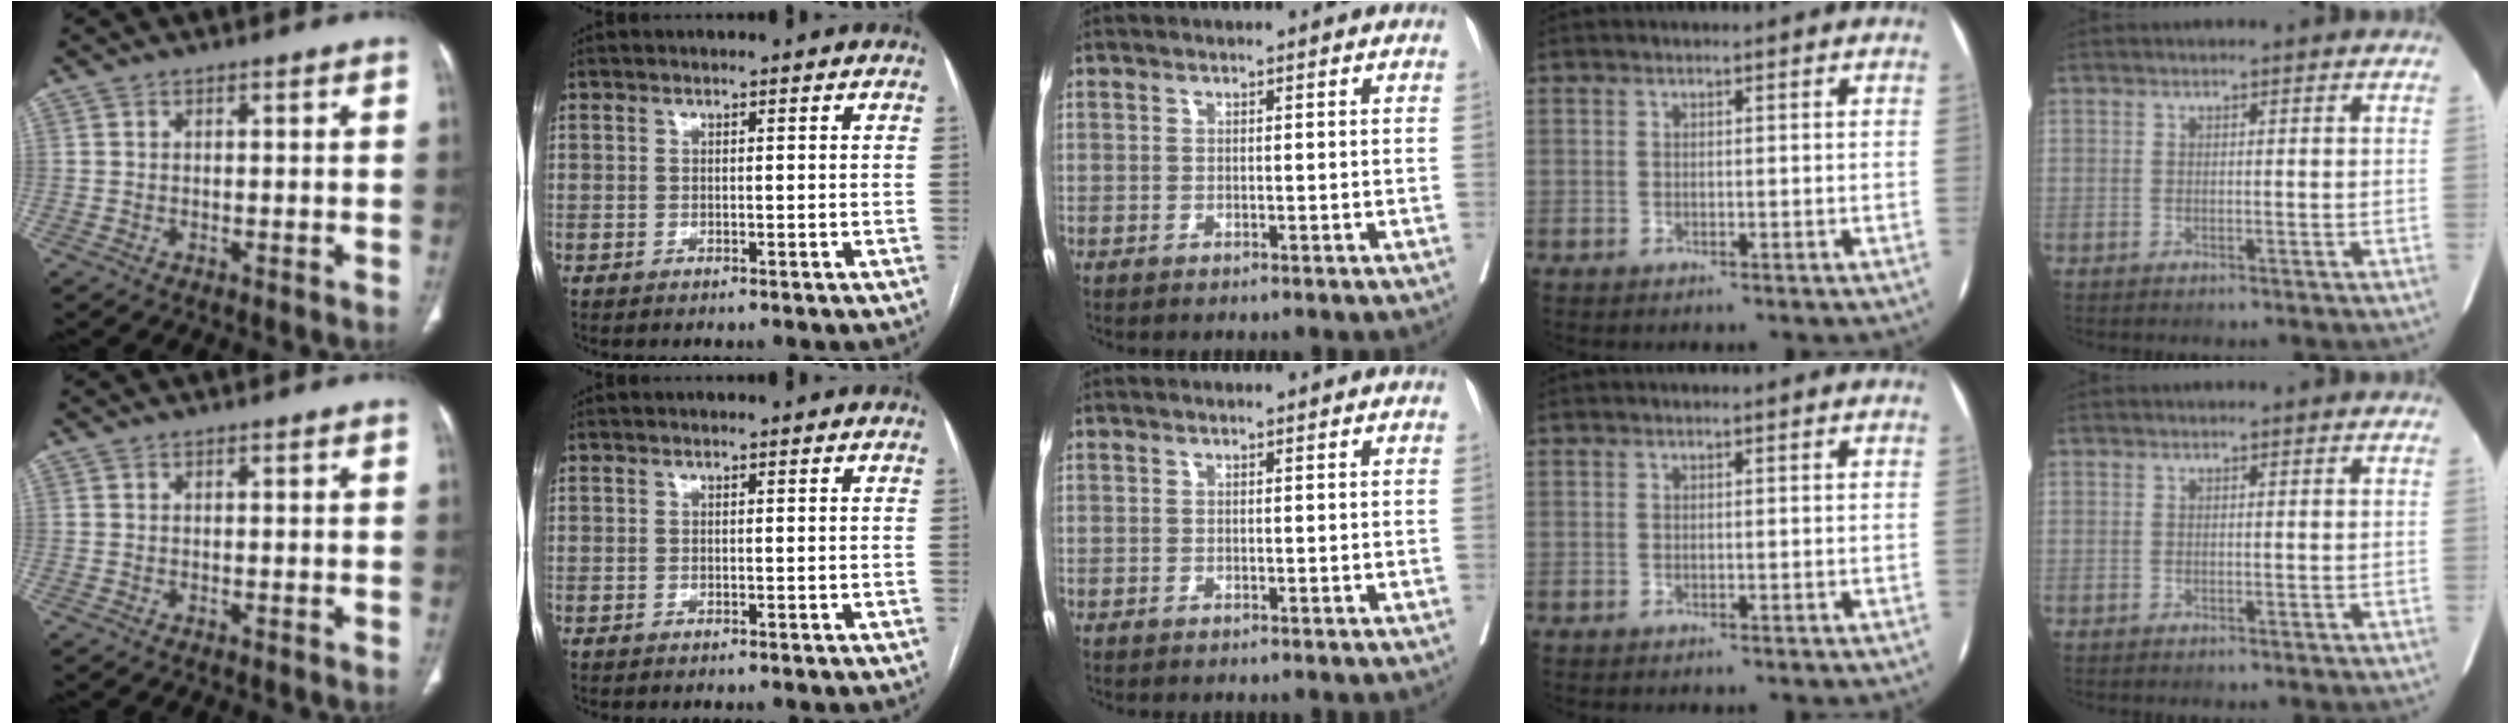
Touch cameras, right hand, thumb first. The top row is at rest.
{}